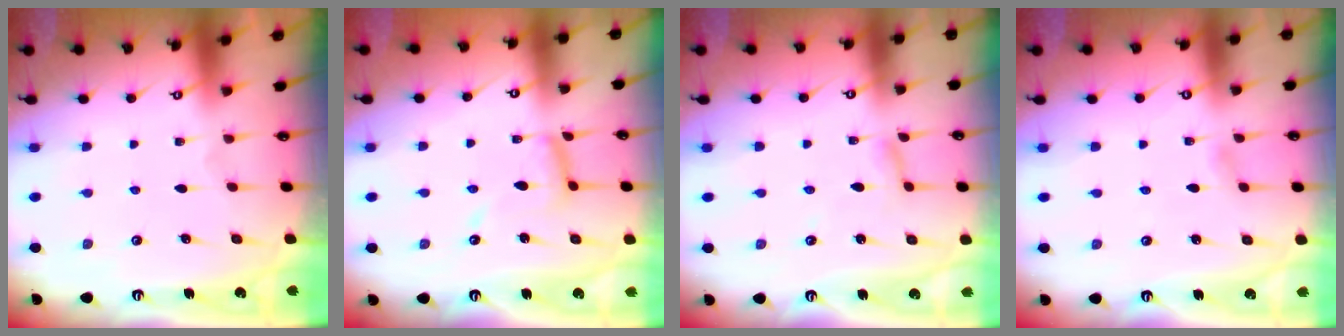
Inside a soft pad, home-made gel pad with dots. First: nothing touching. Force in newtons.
{"total": 10.1, "press": 10.1, "slide": 0.7}
{"total": 2.9, "press": 2.9, "slide": 0.2}
{"total": 2.6, "press": 2.6, "slide": 0.4}